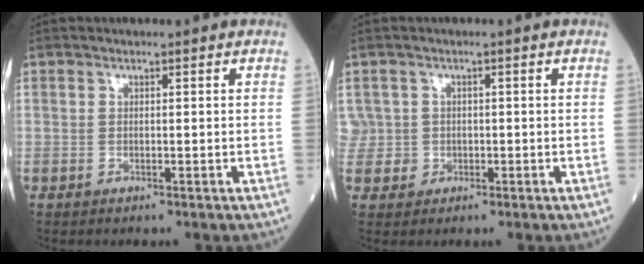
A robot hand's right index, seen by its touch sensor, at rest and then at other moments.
{"total": 3.6, "force": [0.1, 3.6, -0.1], "torque": [0.008, 0.014, 0.007]}